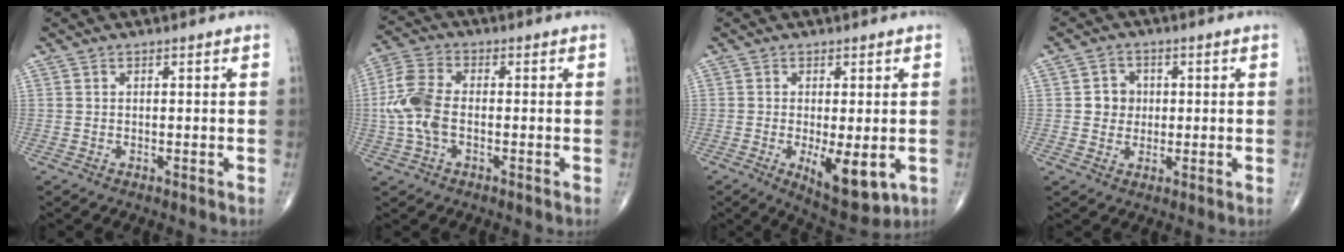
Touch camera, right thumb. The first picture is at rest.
{"total": 8.8, "force": [-1.1, 5.0, 7.1], "torque": [-0.171, 0.020, -0.028]}
{"total": 9.4, "force": [-2.3, 3.5, 8.4], "torque": [-0.119, -0.022, -0.027]}
{"total": 4.3, "force": [0.4, 4.0, 1.7], "torque": [-0.001, 0.005, 0.001]}